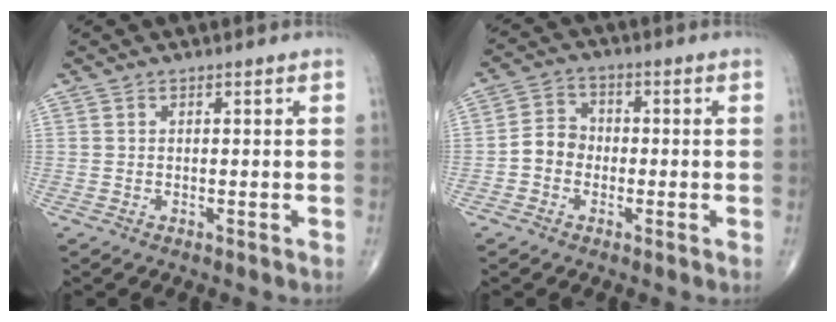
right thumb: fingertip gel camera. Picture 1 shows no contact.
{"total": 5.1, "force": [-1.3, 4.3, 2.3], "torque": [-0.025, 0.021, -0.036]}